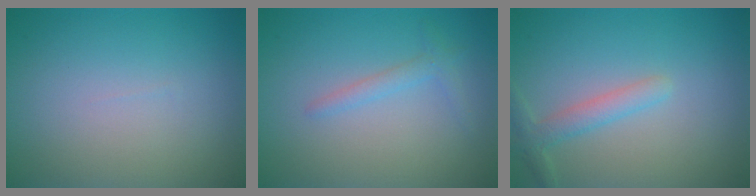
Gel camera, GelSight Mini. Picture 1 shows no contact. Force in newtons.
{"total": 1.4, "press": 1.4, "slide": 0.1}
{"total": 2.1, "press": 2.1, "slide": 0.1}